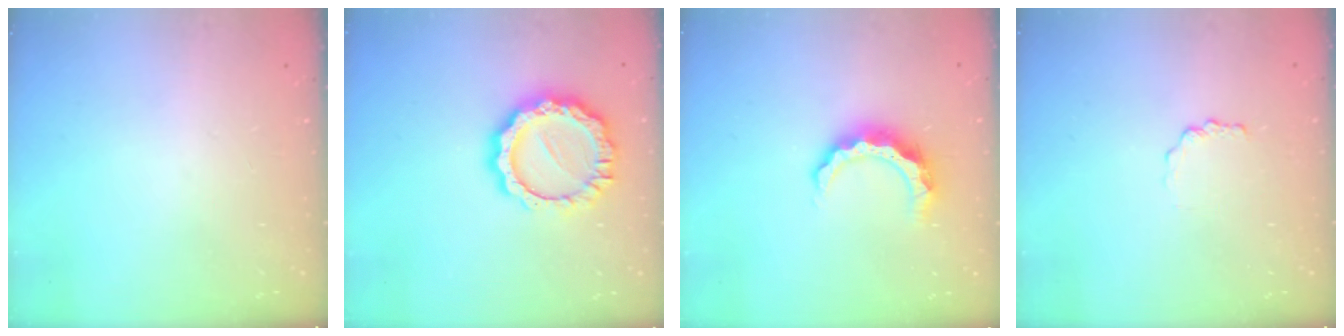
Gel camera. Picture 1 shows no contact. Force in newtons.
{"total": 13.5, "press": 13.5, "slide": 1.0}
{"total": 8.3, "press": 8.3, "slide": 0.6}
{"total": 1.0, "press": 1.0, "slide": 0.2}